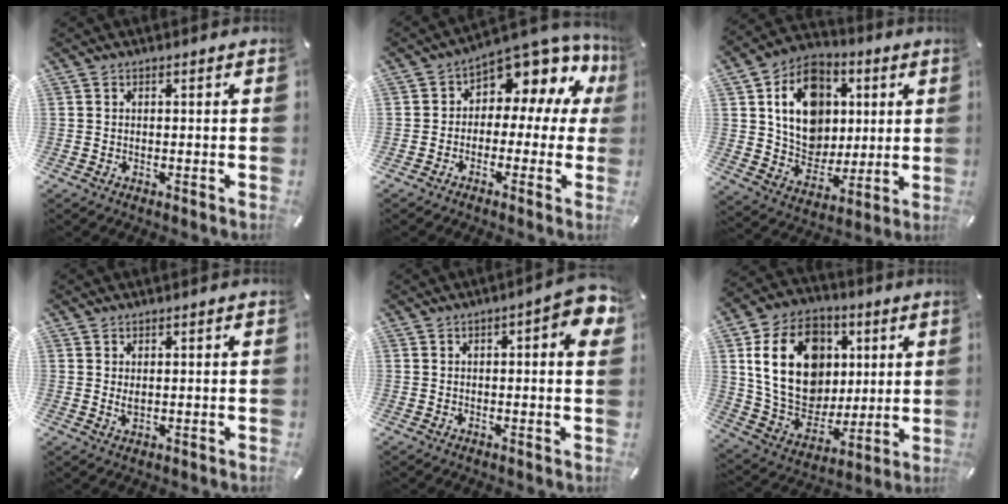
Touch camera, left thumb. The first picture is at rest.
{"total": 7.9, "force": [4.1, 5.0, 4.7], "torque": [-0.069, -0.053, 0.069]}
{"total": 16.5, "force": [3.5, 13.8, 8.3], "torque": [-0.133, -0.003, 0.072]}
{"total": 1.7, "force": [0.6, 0.8, 1.3], "torque": [-0.028, 0.001, 0.011]}
{"total": 6.0, "force": [1.3, 1.9, 5.5], "torque": [-0.069, -0.004, 0.018]}
{"total": 21.9, "force": [5.1, 17.0, 12.9], "torque": [-0.239, -0.014, 0.096]}